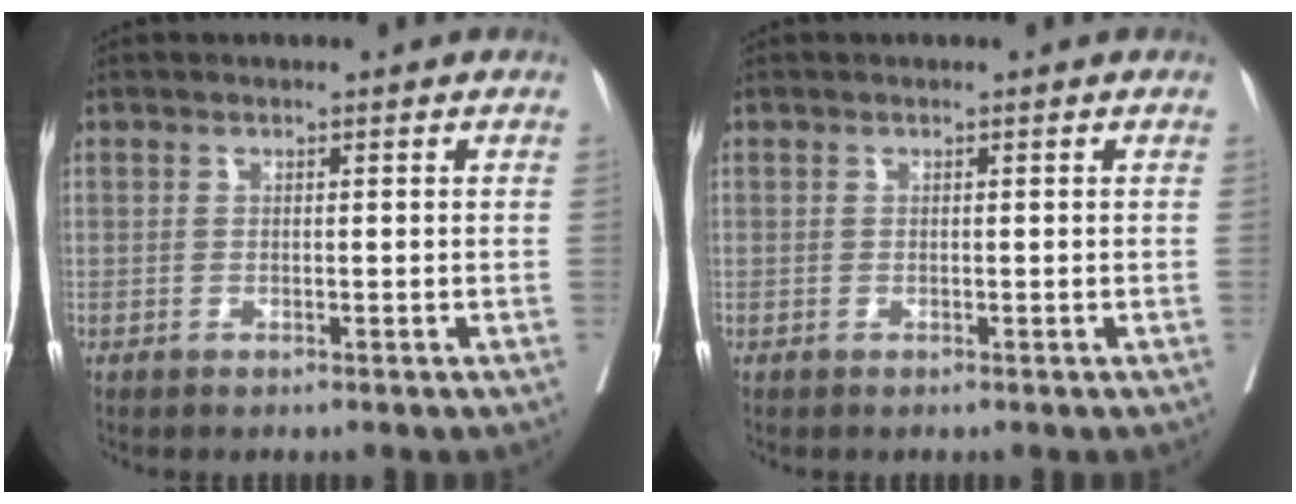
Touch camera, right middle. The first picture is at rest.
{"total": 0.0}